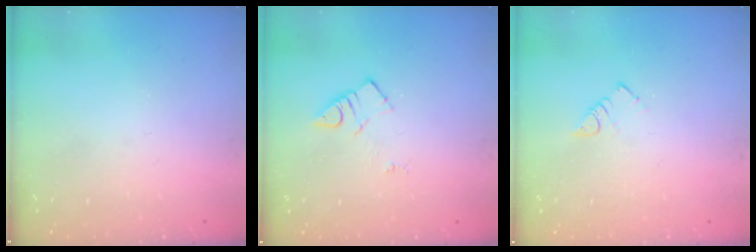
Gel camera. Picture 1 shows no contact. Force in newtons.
{"total": 4.2, "press": 4.1, "slide": 0.6}
{"total": 2.9, "press": 2.9, "slide": 0.5}